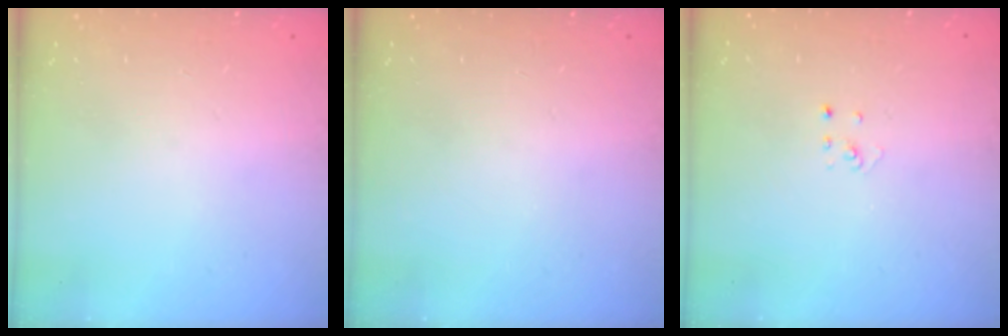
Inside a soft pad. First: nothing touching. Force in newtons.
{"total": 0.0}
{"total": 2.1, "press": 2.1, "slide": 0.1}